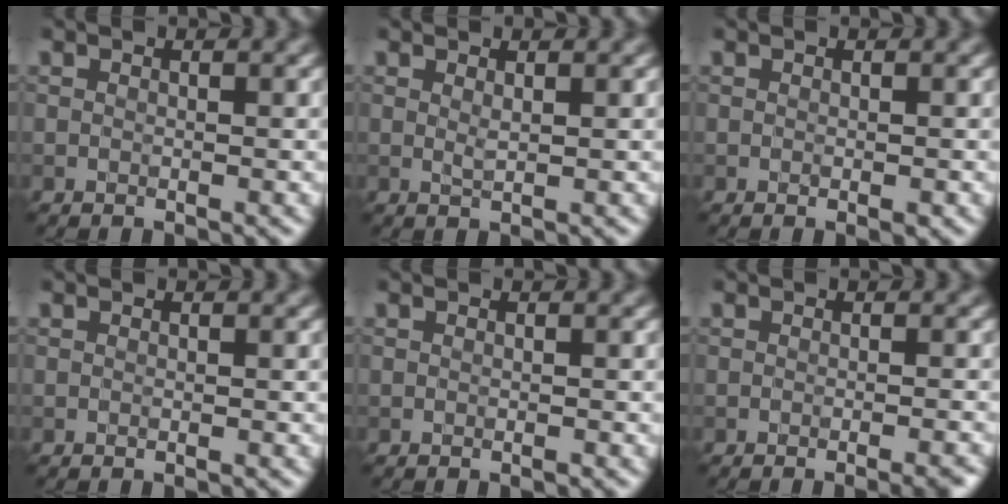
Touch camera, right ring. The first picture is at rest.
{"total": 0.6, "force": [0.5, 0.1, 0.4], "torque": [-0.009, 0.003, 0.008]}
{"total": 0.5, "force": [-0.1, 0.1, 0.5], "torque": [-0.007, 0.000, -0.002]}
{"total": 0.0}
{"total": 0.0}
{"total": 3.0, "force": [-1.3, 1.1, 2.5], "torque": [-0.003, 0.010, -0.014]}